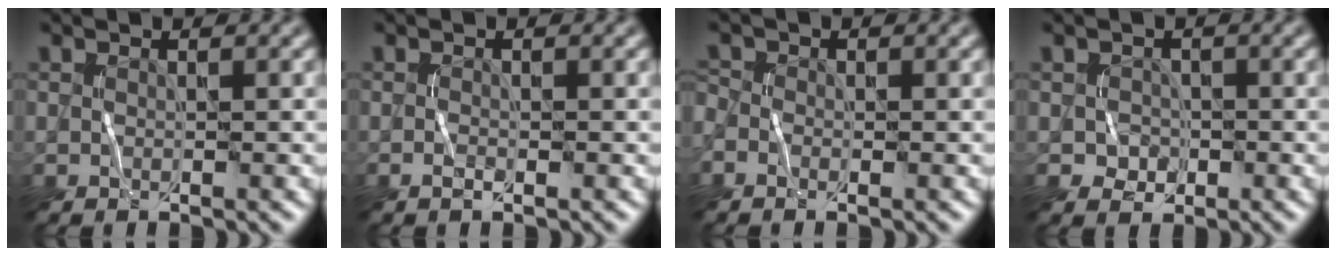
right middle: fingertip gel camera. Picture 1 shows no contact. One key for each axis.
{"total": 0.7, "fx": -0.3, "fy": 0.2, "fz": 0.5, "tx": -0.013, "ty": 0.000, "tz": -0.006}
{"total": 1.4, "fx": -0.8, "fy": 0.9, "fz": 0.8, "tx": -0.021, "ty": -0.002, "tz": -0.015}
{"total": 1.5, "fx": -0.3, "fy": 1.4, "fz": 0.5, "tx": -0.003, "ty": -0.004, "tz": -0.007}